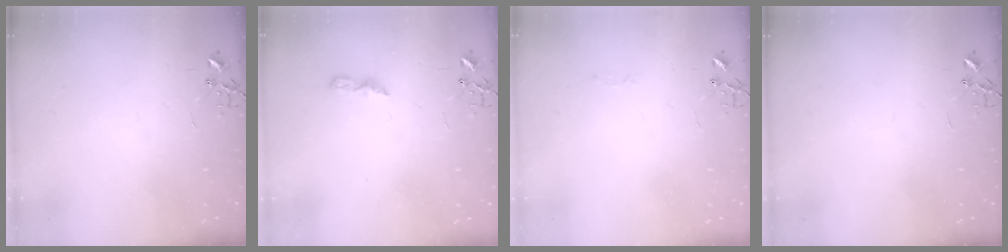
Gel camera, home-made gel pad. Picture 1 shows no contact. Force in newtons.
{"total": 5.3, "press": 5.3, "slide": 0.6}
{"total": 2.5, "press": 2.5, "slide": 0.4}
{"total": 0.0}